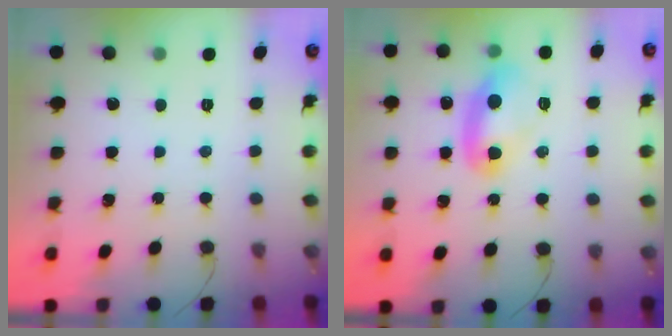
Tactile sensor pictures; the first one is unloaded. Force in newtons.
{"total": 14.4, "press": 10.9, "slide": 9.5}